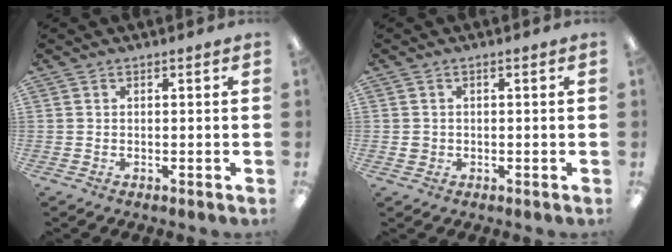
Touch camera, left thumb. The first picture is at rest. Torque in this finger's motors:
{"motor_torque": [-0.23, 0.12, -0.42, 0.32, 0.00]}